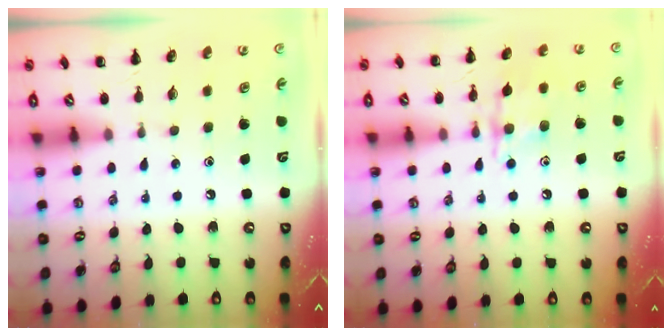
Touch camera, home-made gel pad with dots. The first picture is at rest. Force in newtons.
{"total": 10.9, "press": 10.8, "slide": 0.6}